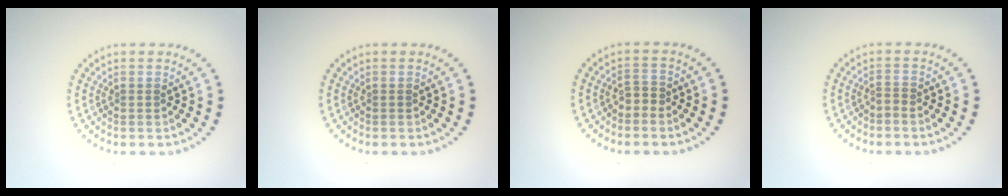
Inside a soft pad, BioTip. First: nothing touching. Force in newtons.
{"total": 0.0}
{"total": 1.1, "press": 0.8, "slide": 0.7}
{"total": 0.5, "press": 0.2, "slide": 0.5}